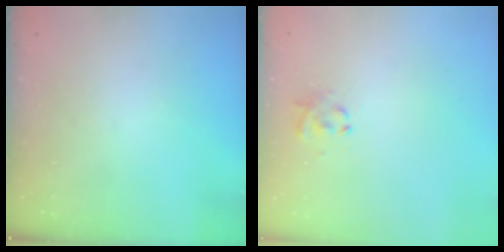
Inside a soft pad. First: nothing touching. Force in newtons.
{"total": 2.8, "press": 2.7, "slide": 0.8}